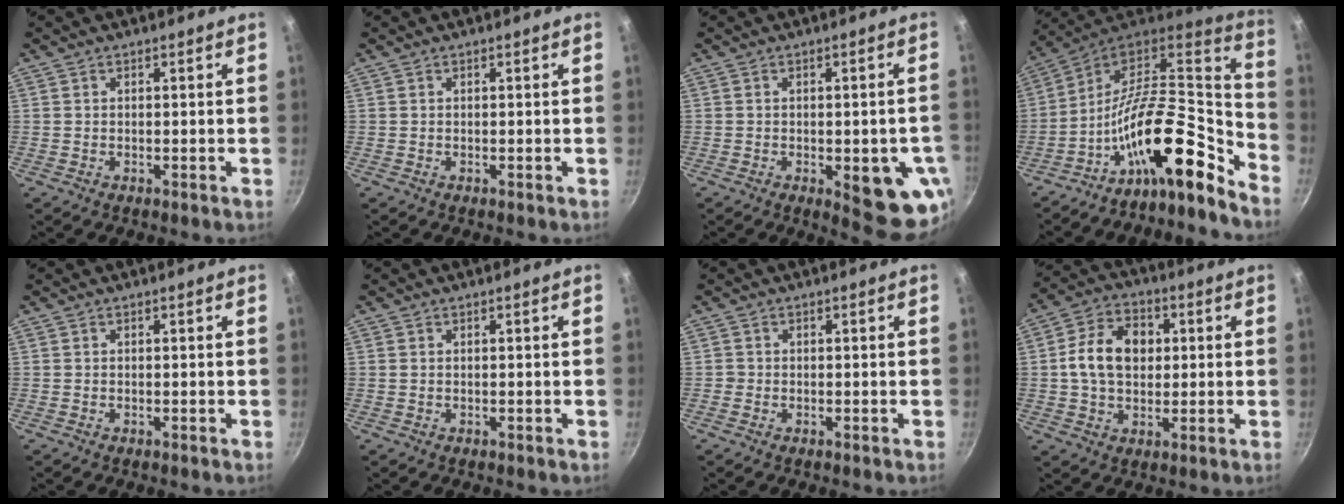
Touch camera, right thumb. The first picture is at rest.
{"total": 0.0}
{"total": 12.3, "force": [-3.3, 4.5, 11.0], "torque": [-0.092, 0.000, -0.035]}
{"total": 20.2, "force": [-12.6, 6.8, 14.2], "torque": [-0.172, 0.090, -0.242]}
{"total": 0.0}
{"total": 0.0}
{"total": 0.7, "force": [-0.3, 0.7, 0.1], "torque": [0.000, 0.001, -0.007]}
{"total": 11.8, "force": [1.4, 8.6, 7.9], "torque": [-0.117, 0.015, 0.012]}